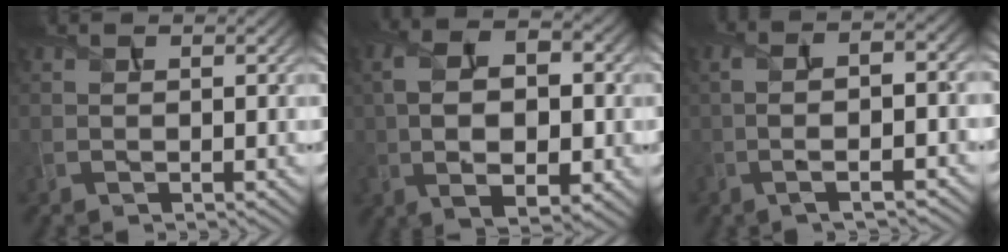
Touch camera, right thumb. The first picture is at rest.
{"total": 10.7, "force": [0.0, 6.4, 8.6], "torque": [-0.173, -0.008, 0.011]}
{"total": 7.0, "force": [-1.6, 2.2, 6.5], "torque": [-0.103, -0.004, -0.029]}